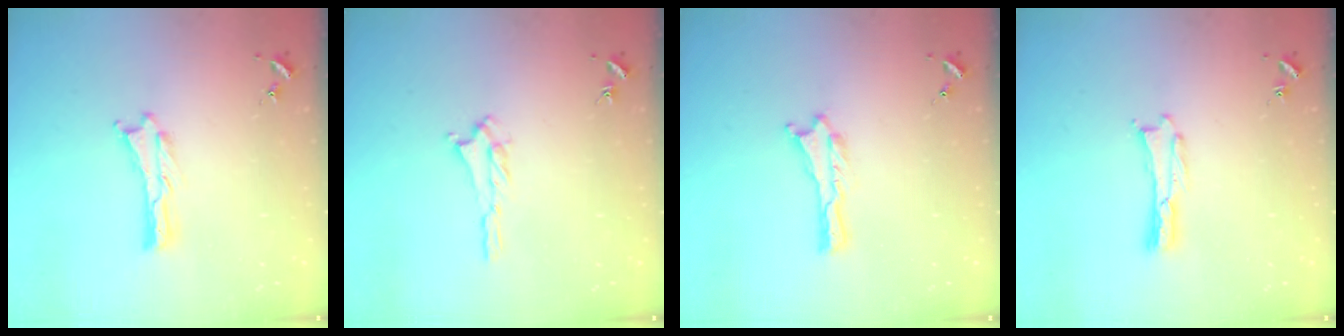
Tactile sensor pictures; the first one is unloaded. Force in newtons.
{"total": 1.2, "press": 1.1, "slide": 0.5}
{"total": 0.0}
{"total": 0.0}